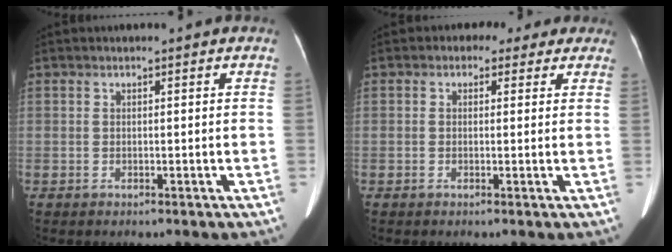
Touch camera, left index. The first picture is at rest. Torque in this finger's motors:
{"motor_torque": [1.01, -1.13, 0.16, 0.01]}